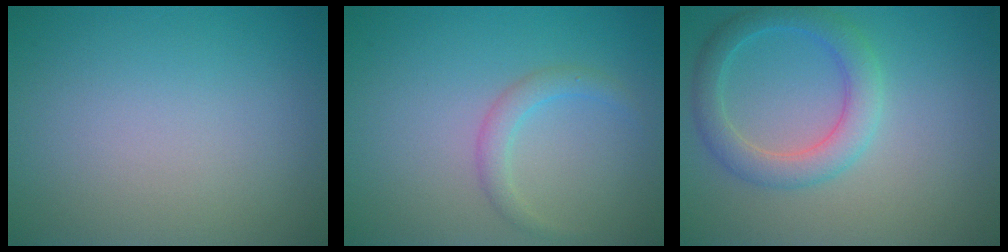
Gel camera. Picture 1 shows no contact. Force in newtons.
{"total": 1.7, "press": 1.7, "slide": 0.0}
{"total": 3.7, "press": 3.6, "slide": 0.3}